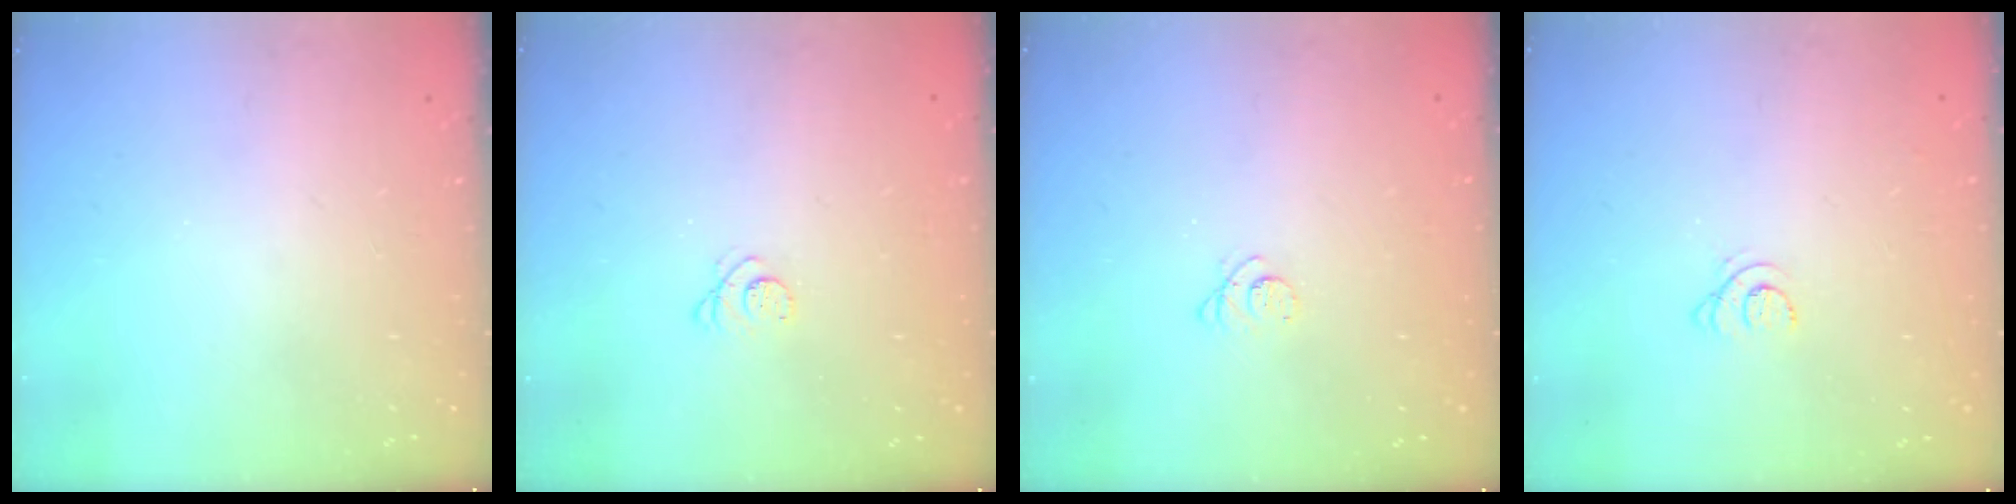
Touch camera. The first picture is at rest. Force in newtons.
{"total": 2.7, "press": 2.7, "slide": 0.3}
{"total": 2.5, "press": 2.5, "slide": 0.3}
{"total": 3.8, "press": 3.8, "slide": 0.4}